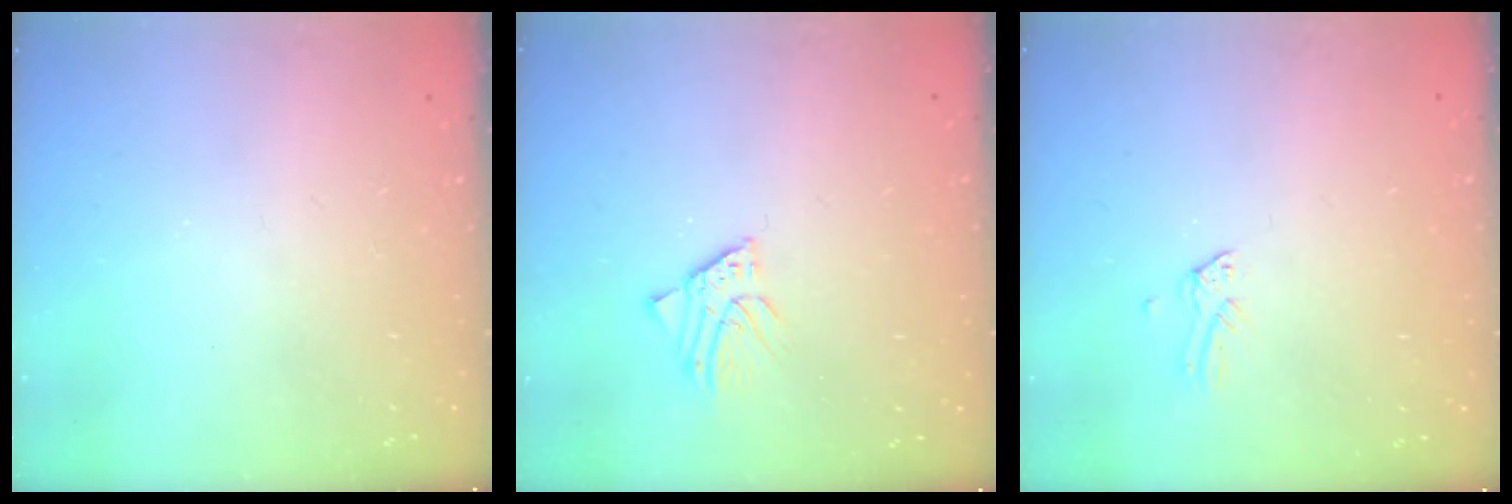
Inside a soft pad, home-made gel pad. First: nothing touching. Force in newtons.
{"total": 1.4, "press": 1.4, "slide": 0.1}
{"total": 0.0}